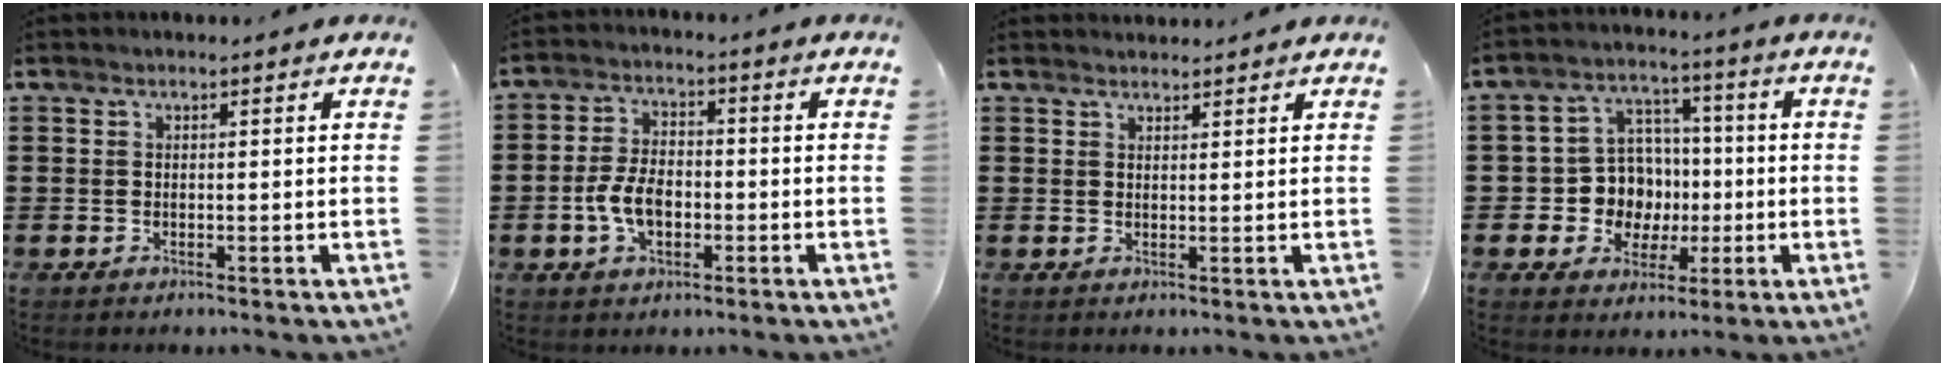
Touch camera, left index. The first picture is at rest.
{"total": 6.2, "force": [-1.6, 3.5, 4.9], "torque": [-0.113, 0.001, -0.036]}
{"total": 1.4, "force": [1.4, 0.2, 0.0], "torque": [-0.003, 0.000, 0.027]}
{"total": 9.2, "force": [-0.5, 8.8, 2.8], "torque": [-0.083, 0.012, 0.001]}